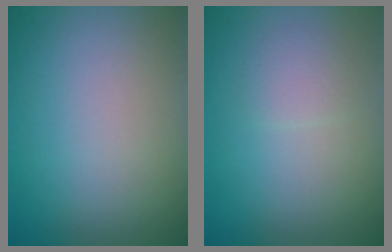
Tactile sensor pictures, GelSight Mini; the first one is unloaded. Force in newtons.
{"total": 1.4, "press": 1.4, "slide": 0.0}